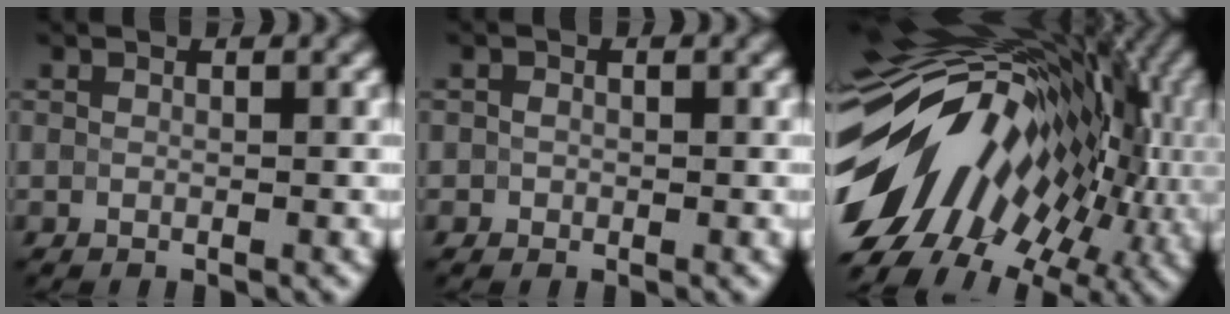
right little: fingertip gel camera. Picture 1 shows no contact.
{"total": 0.7, "force": [-0.1, 0.7, 0.1], "torque": [0.003, -0.004, -0.003]}
{"total": 18.3, "force": [-1.2, 10.5, 15.0], "torque": [-0.225, 0.003, -0.033]}